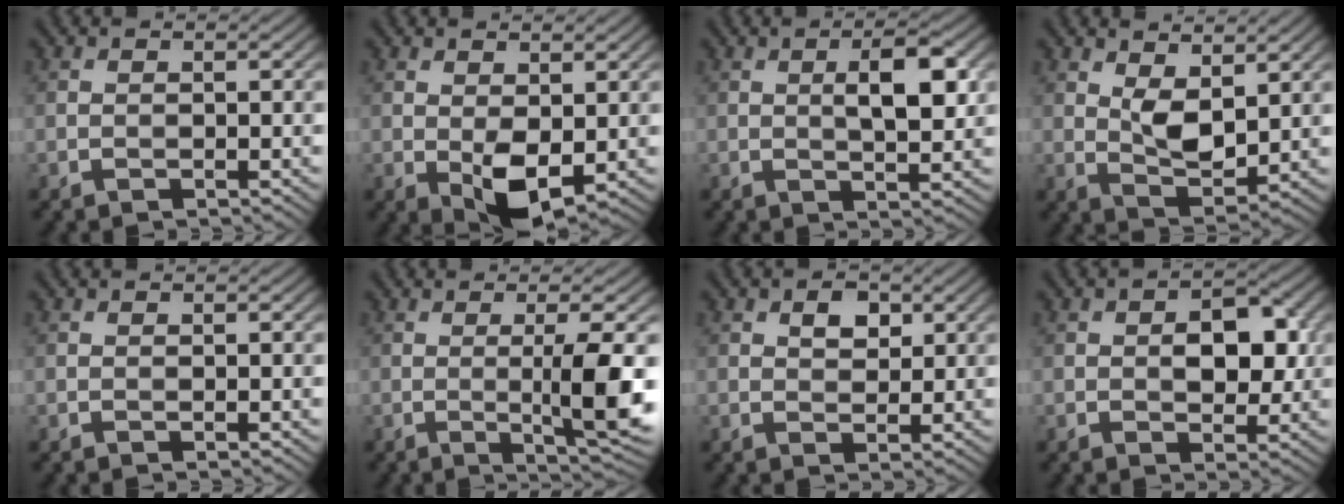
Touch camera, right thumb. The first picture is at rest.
{"total": 4.9, "force": [-0.3, 2.7, 4.1], "torque": [-0.080, -0.005, -0.001]}
{"total": 5.3, "force": [1.1, 1.8, 4.9], "torque": [-0.079, 0.003, 0.019]}
{"total": 4.9, "force": [2.1, 2.4, 3.7], "torque": [-0.074, -0.008, 0.041]}
{"total": 0.0}
{"total": 7.4, "force": [-0.4, 0.9, 7.4], "torque": [-0.126, 0.001, -0.001]}
{"total": 2.9, "force": [1.2, 1.9, 1.8], "torque": [-0.029, -0.001, 0.021]}
{"total": 5.4, "force": [0.4, 3.3, 4.3], "torque": [-0.058, -0.002, 0.004]}